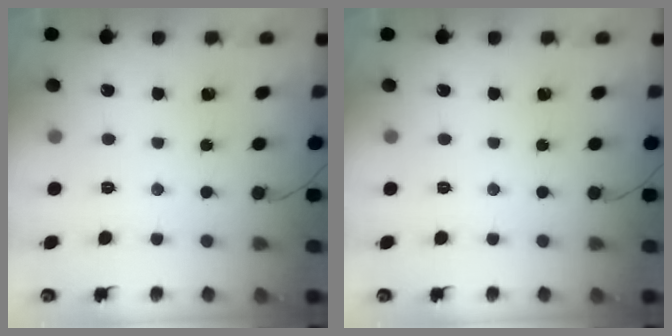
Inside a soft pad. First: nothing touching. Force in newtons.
{"total": 0.0}